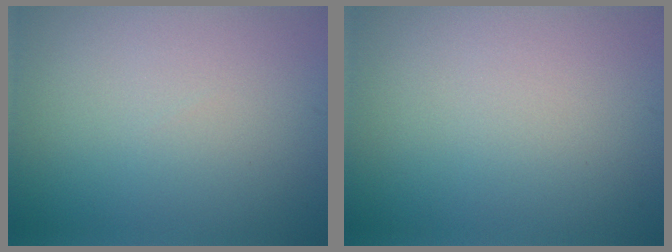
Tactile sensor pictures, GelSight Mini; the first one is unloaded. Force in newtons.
{"total": 0.0}